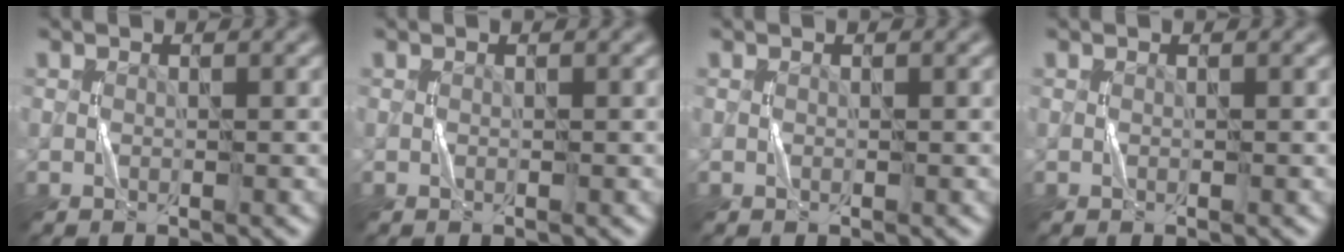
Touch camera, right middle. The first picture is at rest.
{"total": 0.0}
{"total": 0.0}
{"total": 0.0}